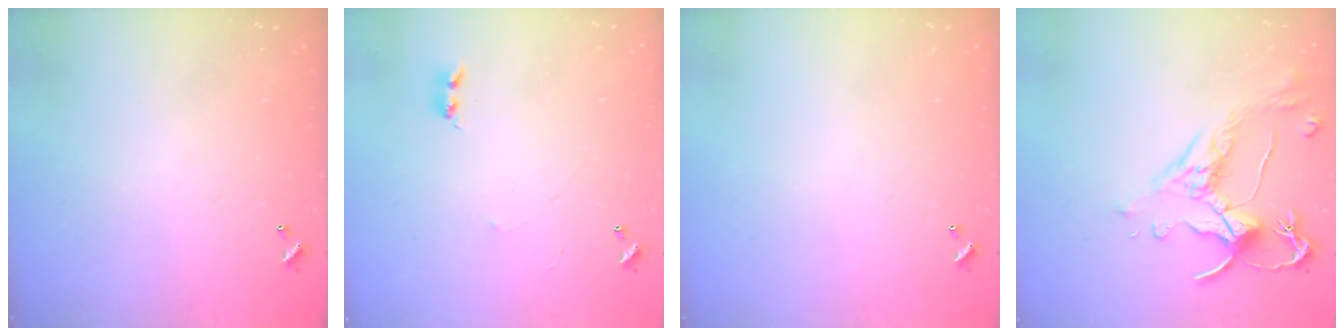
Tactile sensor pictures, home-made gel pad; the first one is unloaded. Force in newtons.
{"total": 2.2, "press": 2.1, "slide": 0.5}
{"total": 0.0}
{"total": 2.5, "press": 2.2, "slide": 1.3}